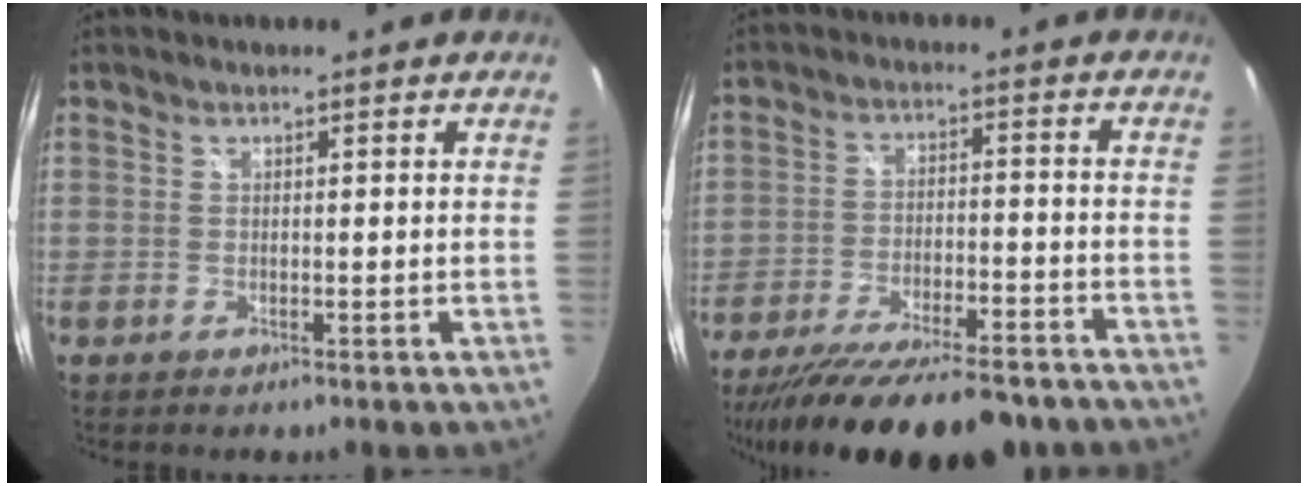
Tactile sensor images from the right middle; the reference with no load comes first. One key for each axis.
{"total": 21.6, "fx": -17.9, "fy": 4.9, "fz": 10.9, "tx": -0.203, "ty": -0.041, "tz": -0.260}